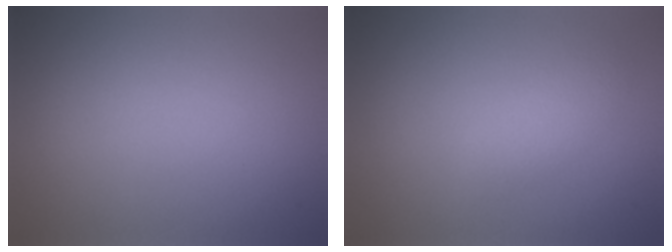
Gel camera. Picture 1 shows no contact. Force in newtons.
{"total": 1.8, "press": 1.8, "slide": 0.1}